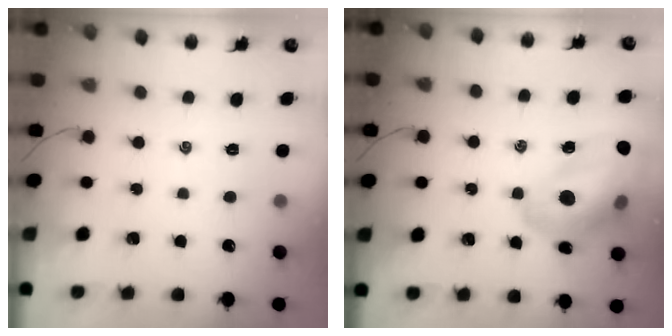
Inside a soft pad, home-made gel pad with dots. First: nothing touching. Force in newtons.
{"total": 21.7, "press": 21.3, "slide": 4.2}